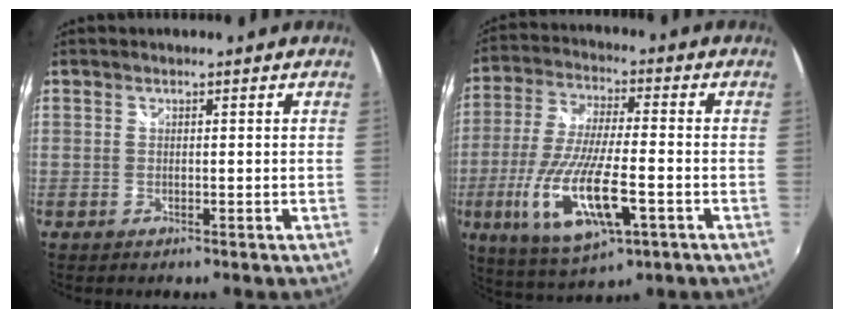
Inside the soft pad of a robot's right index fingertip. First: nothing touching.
{"total": 17.2, "force": [-5.9, 5.1, 15.3], "torque": [-0.317, -0.032, -0.103]}